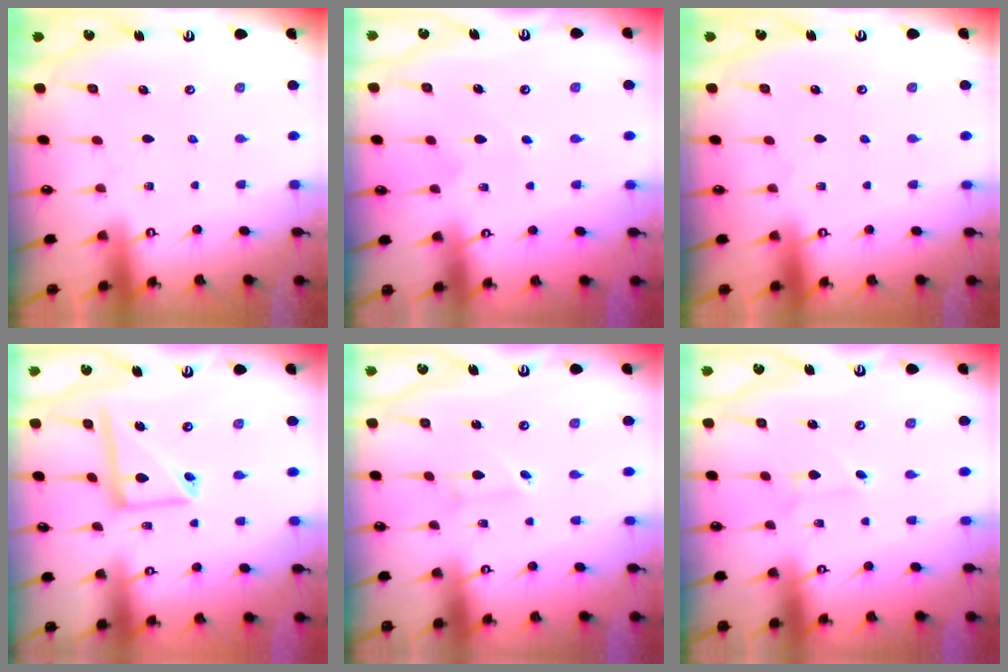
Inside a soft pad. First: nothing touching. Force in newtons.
{"total": 4.6, "press": 4.6, "slide": 0.5}
{"total": 0.0}
{"total": 11.7, "press": 11.6, "slide": 1.2}
{"total": 2.2, "press": 2.2, "slide": 0.1}
{"total": 1.8, "press": 1.8, "slide": 0.2}